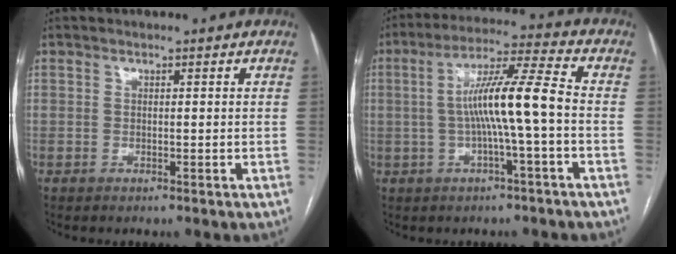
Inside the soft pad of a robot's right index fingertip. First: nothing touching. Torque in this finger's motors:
{"motor_torque": [1.71, -0.37, 0.88, 0.21]}